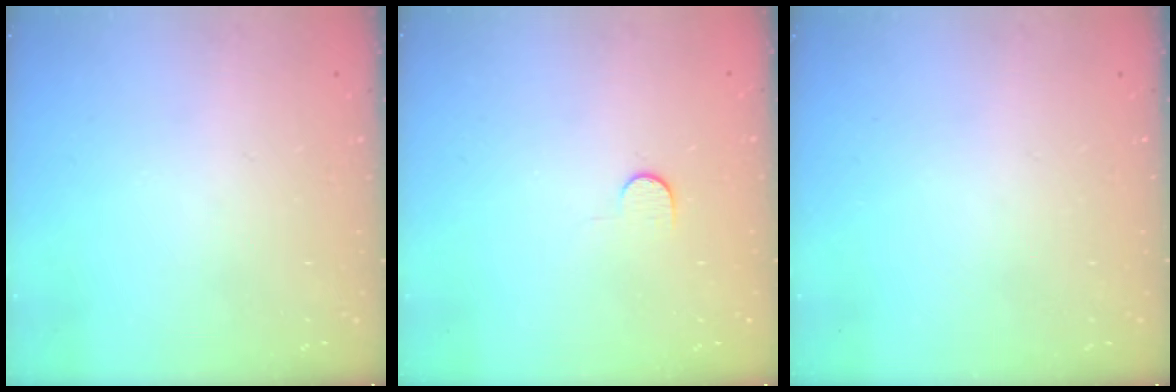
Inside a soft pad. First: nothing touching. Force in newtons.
{"total": 5.4, "press": 5.4, "slide": 0.6}
{"total": 0.0}